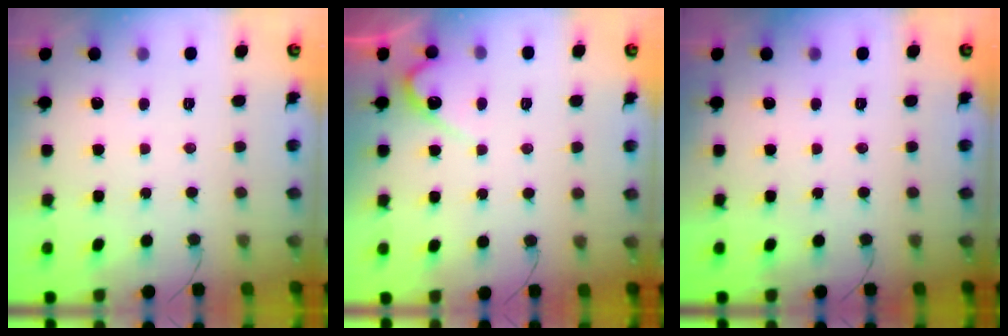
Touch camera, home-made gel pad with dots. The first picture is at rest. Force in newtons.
{"total": 4.4, "press": 4.4, "slide": 0.4}
{"total": 0.0}